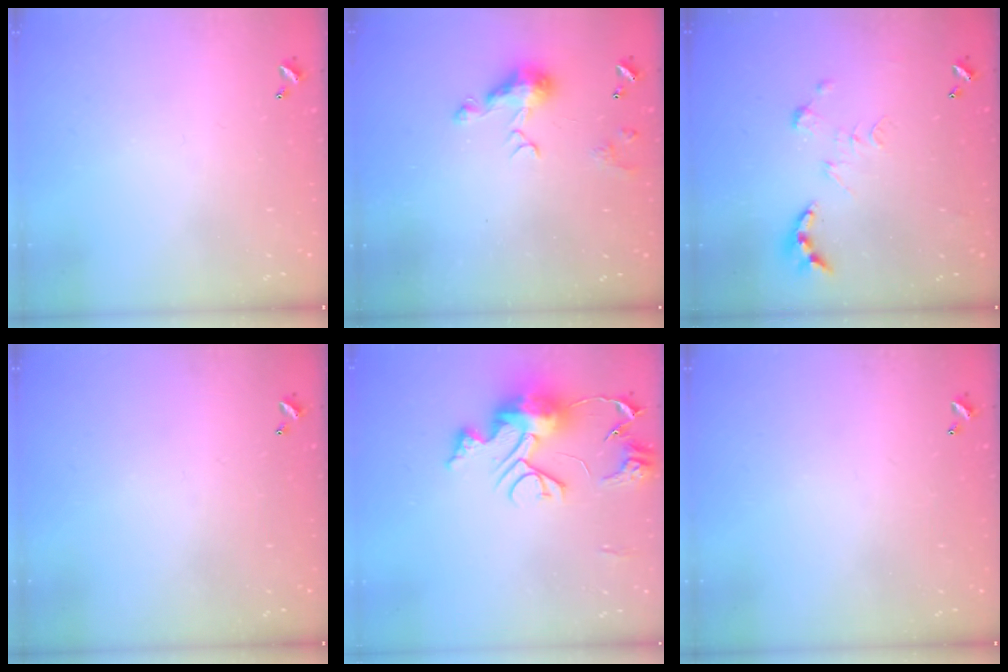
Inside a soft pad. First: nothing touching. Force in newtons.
{"total": 7.3, "press": 7.3, "slide": 1.0}
{"total": 0.0}
{"total": 0.0}
{"total": 13.9, "press": 13.8, "slide": 1.5}
{"total": 0.0}